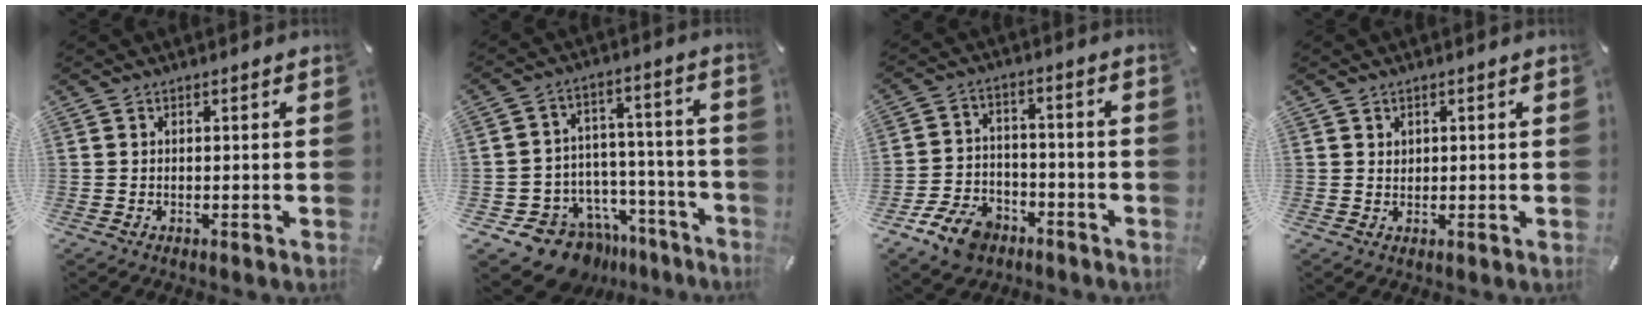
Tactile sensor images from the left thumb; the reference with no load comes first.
{"total": 13.3, "force": [-9.7, 8.2, 4.0], "torque": [-0.055, 0.057, -0.161]}
{"total": 10.2, "force": [-6.6, 6.5, 4.3], "torque": [-0.082, 0.045, -0.119]}
{"total": 1.5, "force": [0.7, 1.4, 0.2], "torque": [0.004, -0.001, 0.011]}